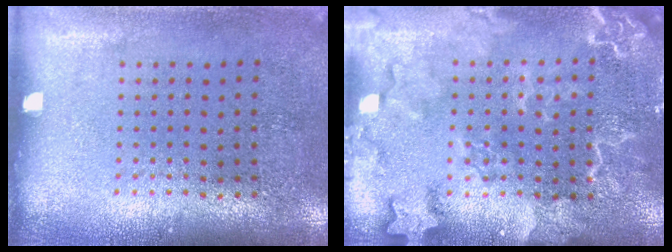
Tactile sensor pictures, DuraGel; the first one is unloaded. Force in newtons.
{"total": 2.6, "press": 2.6, "slide": 0.3}